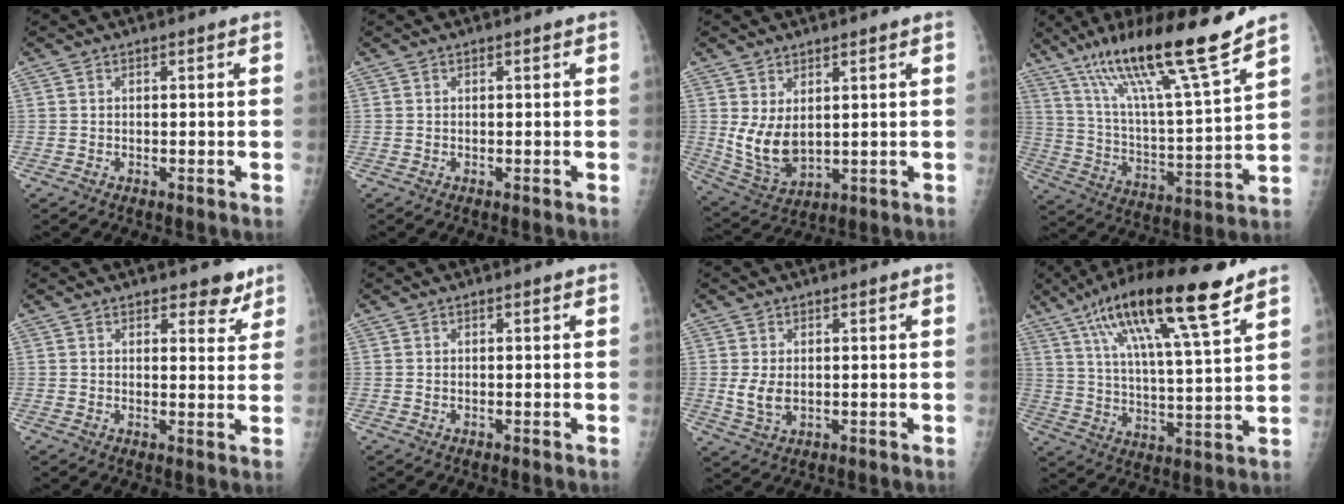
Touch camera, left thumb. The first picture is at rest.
{"total": 0.0}
{"total": 8.1, "force": [1.8, 4.8, 6.3], "torque": [-0.112, -0.024, 0.054]}
{"total": 20.6, "force": [14.6, 0.9, 14.5], "torque": [-0.229, -0.069, 0.256]}
{"total": 4.3, "force": [3.3, 2.1, 1.8], "torque": [0.006, -0.019, 0.041]}
{"total": 0.0}
{"total": 4.0, "force": [0.2, 2.5, 3.1], "torque": [-0.063, -0.011, 0.010]}
{"total": 20.2, "force": [12.3, 3.3, 15.7], "torque": [-0.264, -0.033, 0.212]}